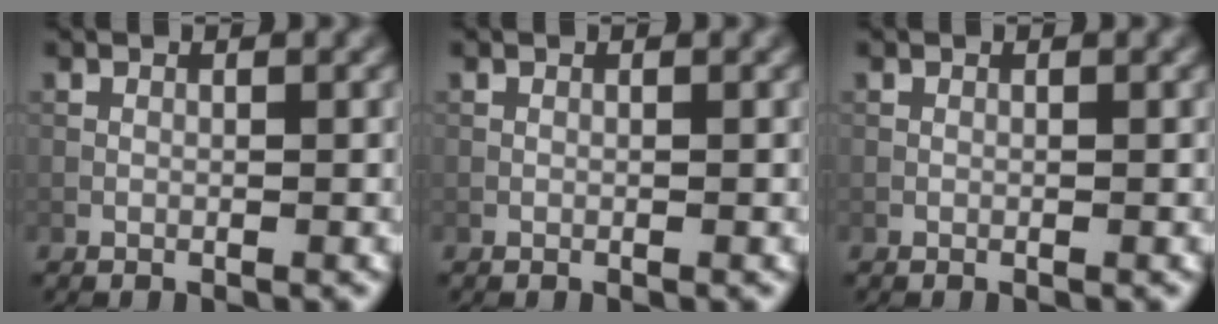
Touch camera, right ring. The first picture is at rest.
{"total": 0.0}
{"total": 0.0}